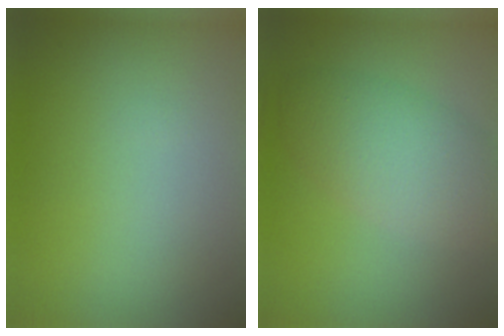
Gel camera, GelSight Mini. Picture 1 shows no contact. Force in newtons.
{"total": 5.2, "press": 5.2, "slide": 0.2}